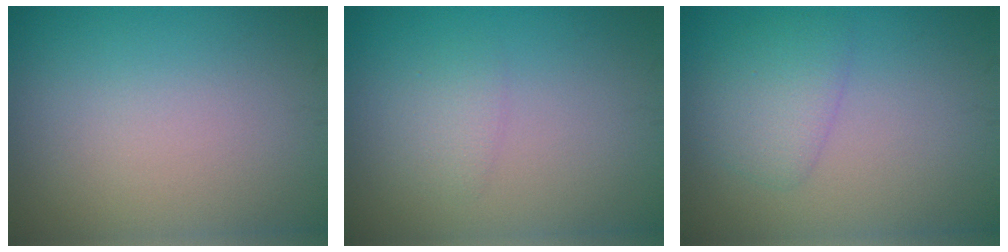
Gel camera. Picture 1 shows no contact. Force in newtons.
{"total": 1.2, "press": 1.2, "slide": 0.2}
{"total": 2.6, "press": 2.6, "slide": 0.1}